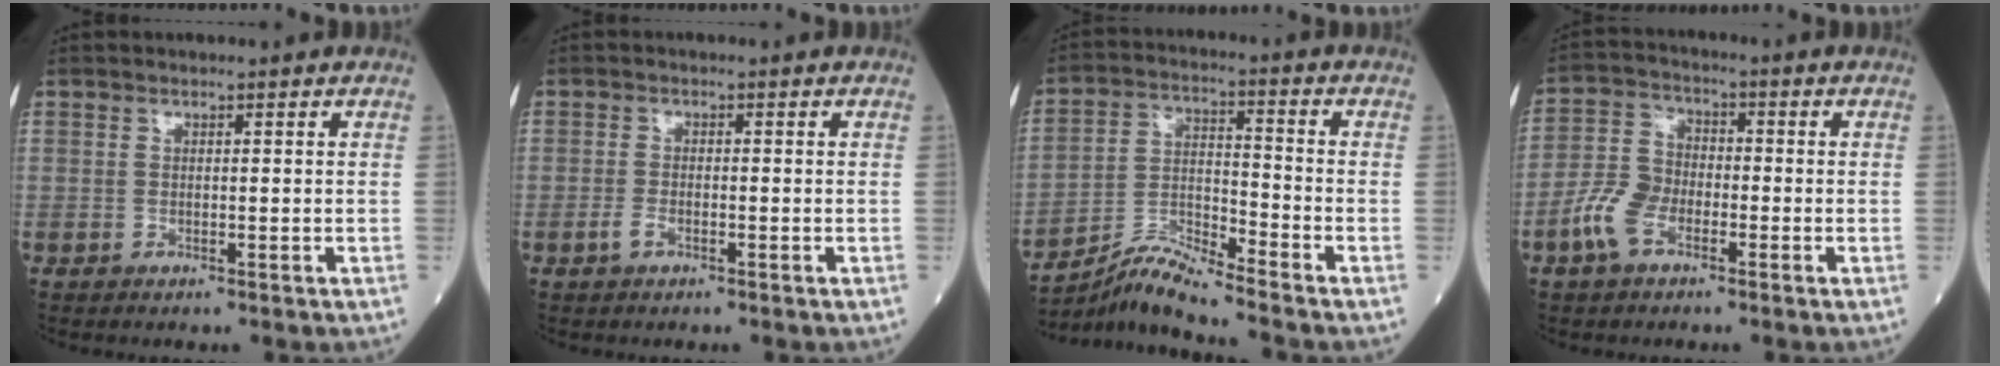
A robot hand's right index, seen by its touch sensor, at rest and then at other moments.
{"total": 1.7, "force": [-0.9, 0.7, 1.2], "torque": [-0.023, 0.001, -0.018]}
{"total": 7.9, "force": [-7.4, -1.5, 2.4], "torque": [-0.061, 0.000, -0.135]}
{"total": 6.8, "force": [-3.3, 3.9, 4.5], "torque": [-0.105, 0.011, -0.073]}